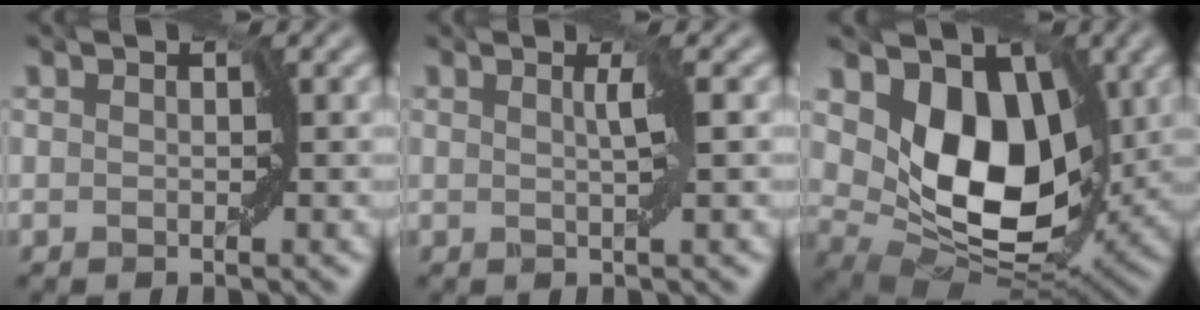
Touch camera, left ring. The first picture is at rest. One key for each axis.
{"total": 1.1, "fx": 0.4, "fy": -0.6, "fz": 0.8, "tx": -0.027, "ty": 0.001, "tz": 0.010}
{"total": 9.7, "fx": 2.6, "fy": 6.7, "fz": 6.6, "tx": -0.119, "ty": -0.027, "tz": 0.048}